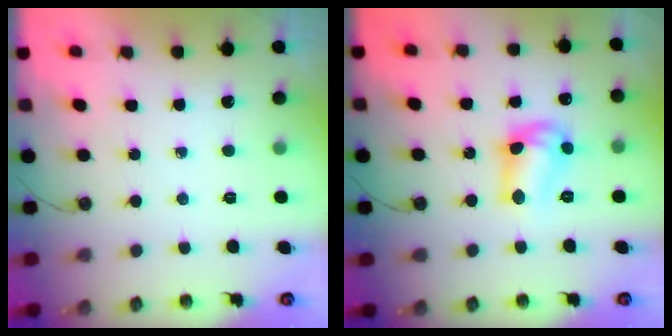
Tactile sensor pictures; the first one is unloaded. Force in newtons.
{"total": 10.9, "press": 10.9, "slide": 0.6}